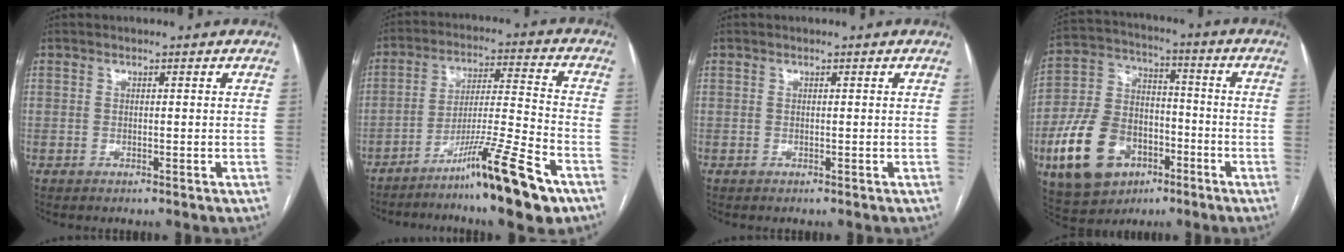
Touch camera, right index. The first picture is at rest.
{"total": 14.4, "force": [-9.4, -0.7, 10.9], "torque": [-0.183, -0.011, -0.158]}
{"total": 0.0}
{"total": 16.5, "force": [-6.9, 11.3, 9.9], "torque": [-0.221, 0.020, -0.113]}